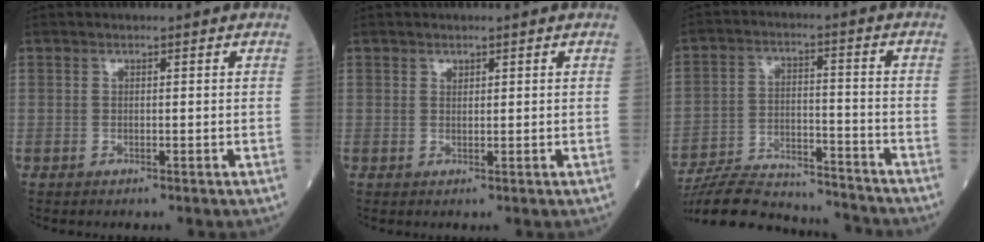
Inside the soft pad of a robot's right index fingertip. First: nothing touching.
{"total": 0.6, "force": [0.5, 0.4, 0.2], "torque": [-0.001, -0.003, 0.006]}
{"total": 17.2, "force": [-16.5, 2.7, 4.3], "torque": [-0.091, 0.008, -0.255]}